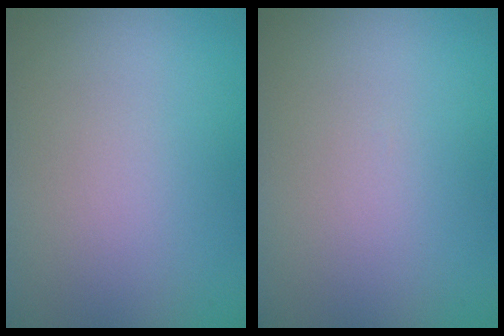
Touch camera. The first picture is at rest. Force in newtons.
{"total": 0.0}